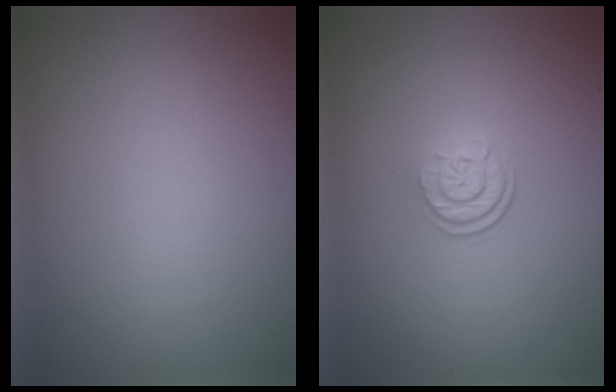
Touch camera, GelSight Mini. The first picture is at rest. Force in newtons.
{"total": 2.4, "press": 1.7, "slide": 1.7}